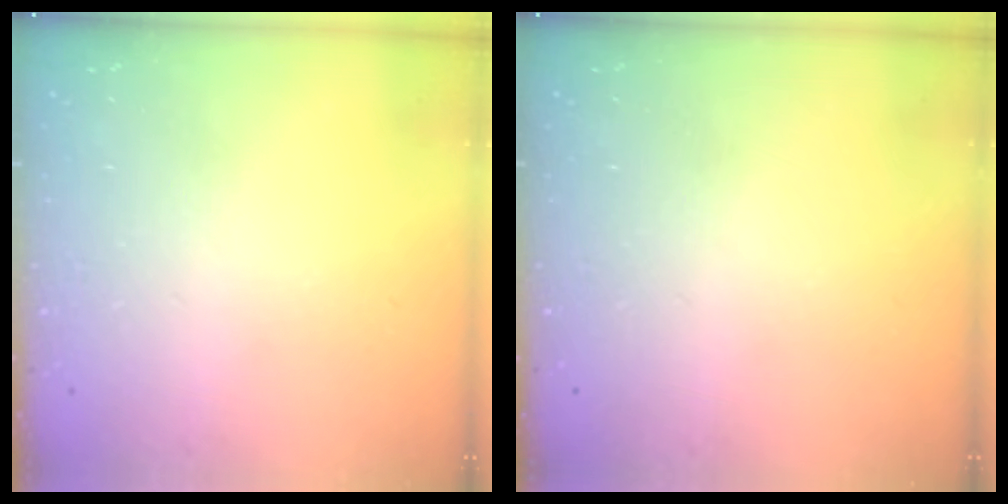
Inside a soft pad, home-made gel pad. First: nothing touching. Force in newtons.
{"total": 0.0}